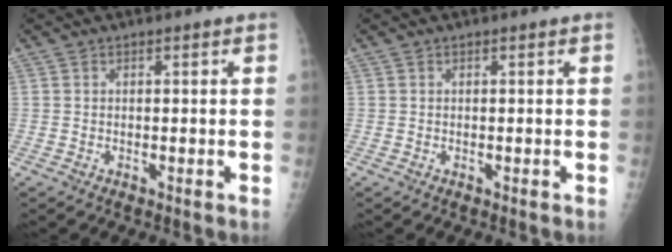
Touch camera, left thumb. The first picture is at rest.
{"total": 0.0}